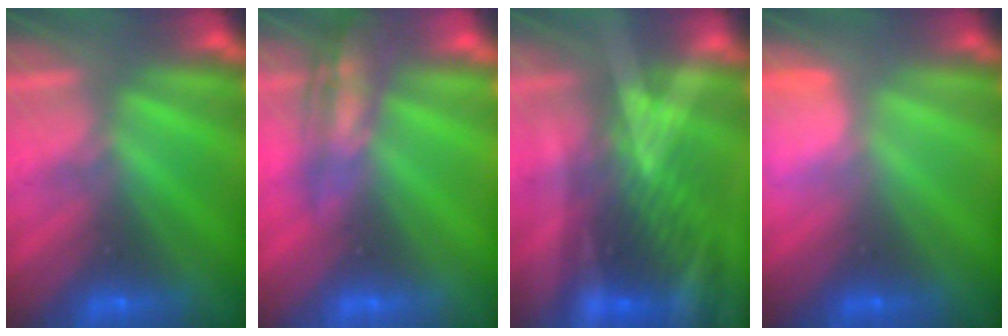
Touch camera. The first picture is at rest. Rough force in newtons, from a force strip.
{"total": 2.6}
{"total": 2.9}
{"total": 2.9}